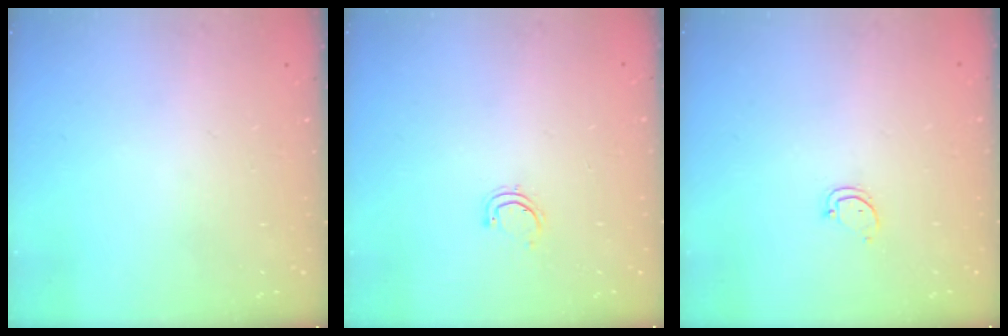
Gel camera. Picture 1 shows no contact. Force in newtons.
{"total": 3.8, "press": 3.5, "slide": 1.6}
{"total": 2.6, "press": 2.6, "slide": 0.3}